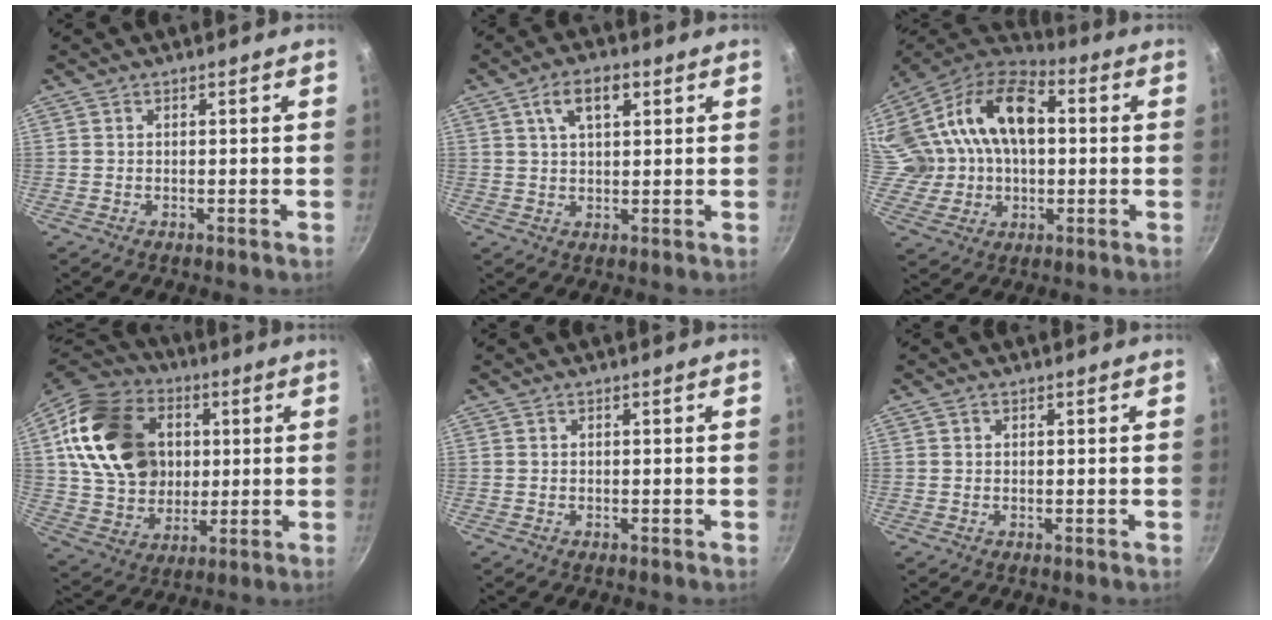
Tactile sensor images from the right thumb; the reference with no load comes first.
{"total": 6.9, "force": [2.7, 3.6, 5.2], "torque": [-0.076, 0.005, 0.045]}
{"total": 25.0, "force": [4.1, 17.9, 16.9], "torque": [-0.345, 0.047, 0.068]}
{"total": 24.9, "force": [4.9, 19.4, 14.7], "torque": [-0.236, 0.011, 0.099]}
{"total": 0.0}
{"total": 0.6, "force": [0.3, 0.5, 0.2], "torque": [-0.003, 0.003, 0.005]}